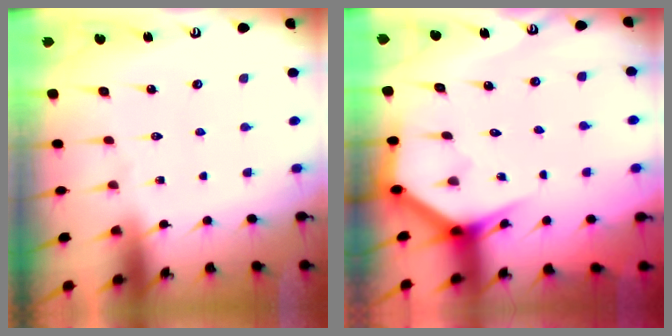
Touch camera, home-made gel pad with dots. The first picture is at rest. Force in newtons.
{"total": 3.5, "press": 3.5, "slide": 0.2}